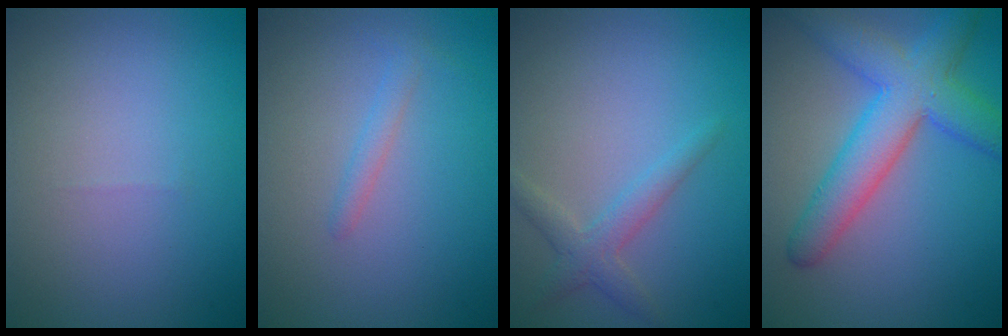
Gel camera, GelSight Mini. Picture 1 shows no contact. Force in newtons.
{"total": 1.1, "press": 1.1, "slide": 0.1}
{"total": 2.2, "press": 2.2, "slide": 0.1}
{"total": 6.6, "press": 6.6, "slide": 0.4}